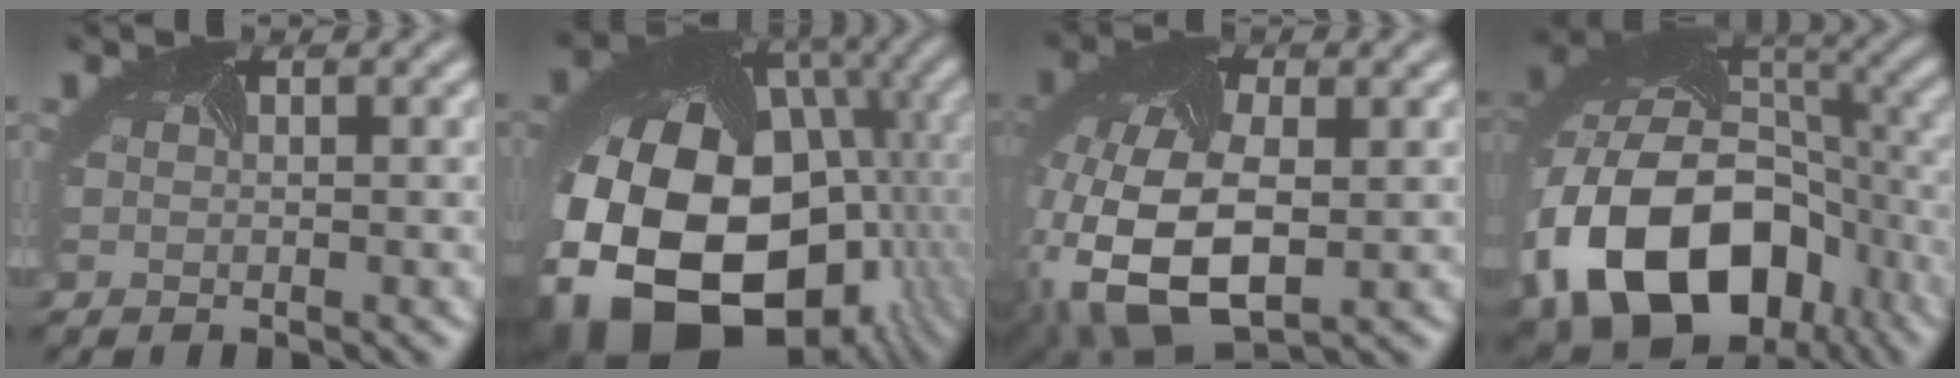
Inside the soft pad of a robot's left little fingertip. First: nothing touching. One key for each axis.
{"total": 22.0, "fx": -5.8, "fy": 15.9, "fz": 14.1, "tx": -0.318, "ty": -0.074, "tz": -0.075}
{"total": 12.7, "fx": -3.7, "fy": 7.5, "fz": 9.6, "tx": -0.233, "ty": -0.039, "tz": -0.054}
{"total": 16.5, "fx": -6.0, "fy": 11.9, "fz": 9.8, "tx": -0.208, "ty": -0.037, "tz": -0.090}